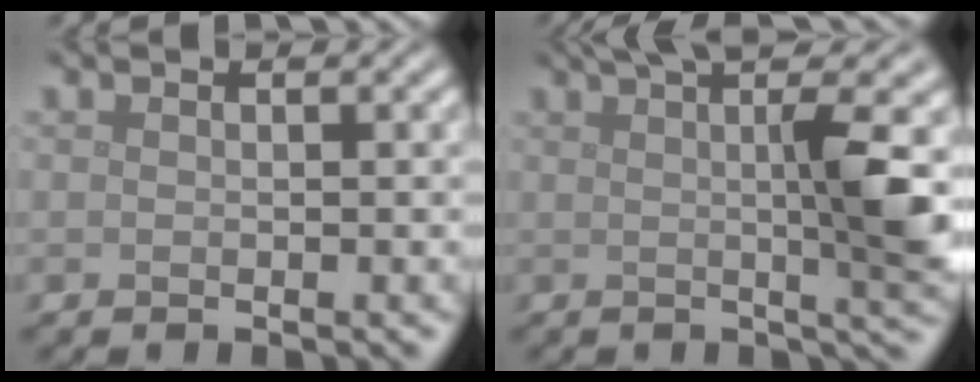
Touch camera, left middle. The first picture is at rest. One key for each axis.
{"total": 7.3, "fx": 1.8, "fy": 1.2, "fz": 7.0, "tx": -0.093, "ty": 0.004, "tz": 0.030}